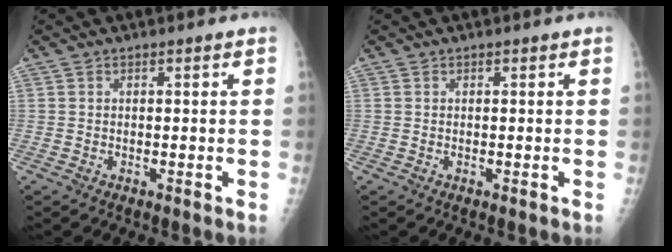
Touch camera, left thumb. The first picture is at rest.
{"total": 0.0}